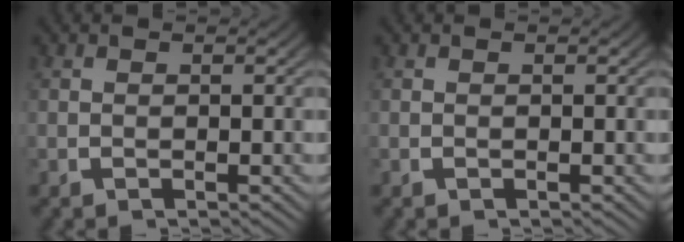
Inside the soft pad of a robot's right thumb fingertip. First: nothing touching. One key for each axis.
{"total": 0.0}